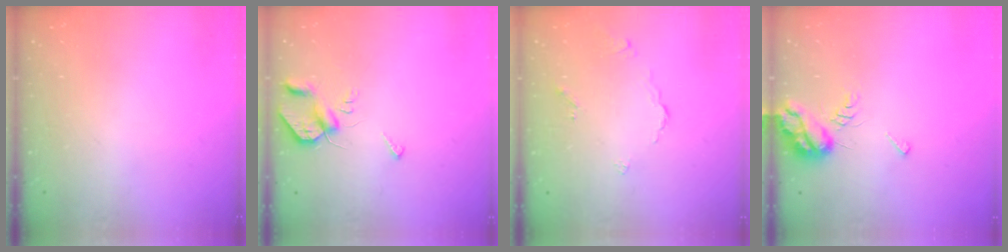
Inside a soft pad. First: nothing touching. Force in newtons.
{"total": 5.7, "press": 5.7, "slide": 0.6}
{"total": 2.8, "press": 2.7, "slide": 0.6}
{"total": 8.1, "press": 8.0, "slide": 1.0}